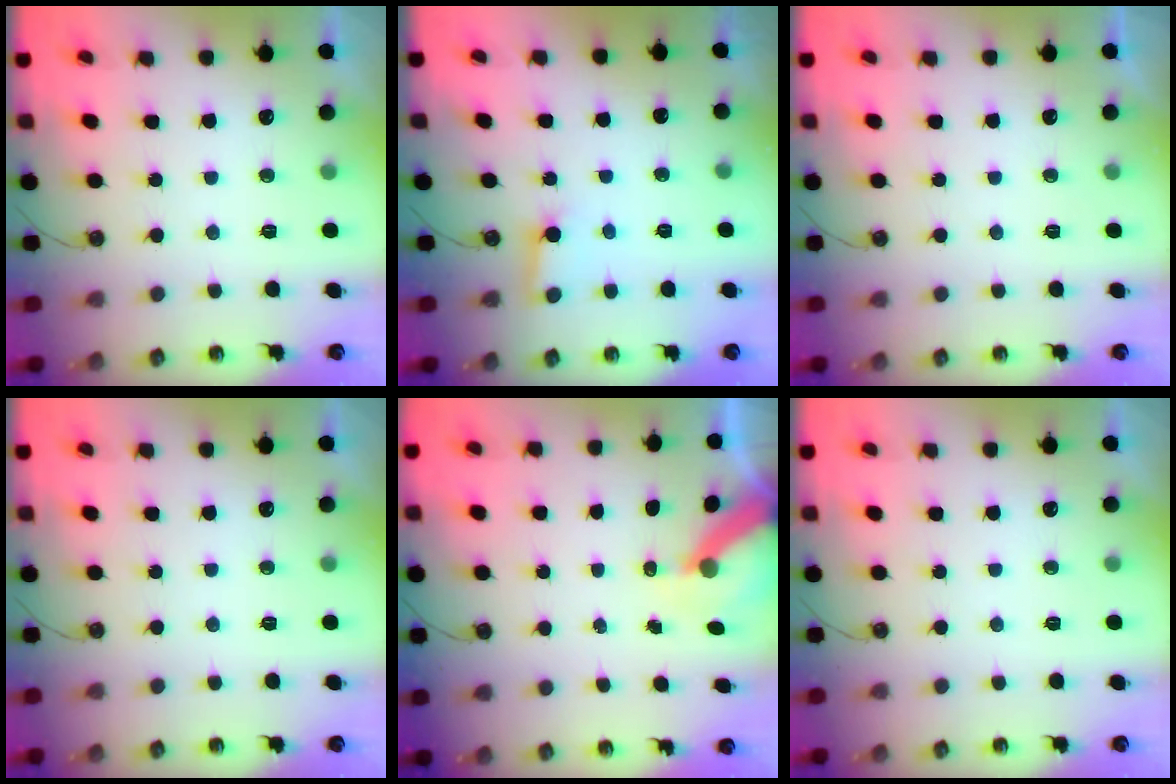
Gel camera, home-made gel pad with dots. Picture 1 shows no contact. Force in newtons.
{"total": 2.8, "press": 2.8, "slide": 0.1}
{"total": 0.0}
{"total": 0.0}
{"total": 7.1, "press": 7.1, "slide": 0.9}
{"total": 0.0}